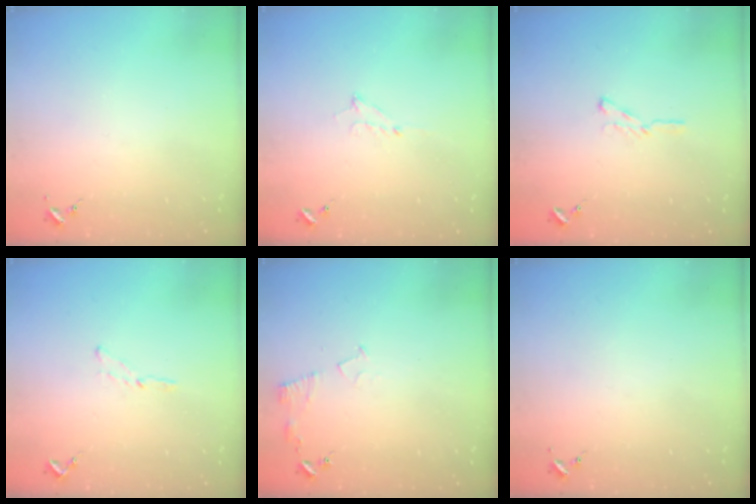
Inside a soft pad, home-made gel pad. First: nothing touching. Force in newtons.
{"total": 5.2, "press": 5.2, "slide": 0.3}
{"total": 4.4, "press": 4.4, "slide": 0.5}
{"total": 3.5, "press": 3.5, "slide": 0.4}
{"total": 6.1, "press": 6.1, "slide": 0.7}
{"total": 0.0}